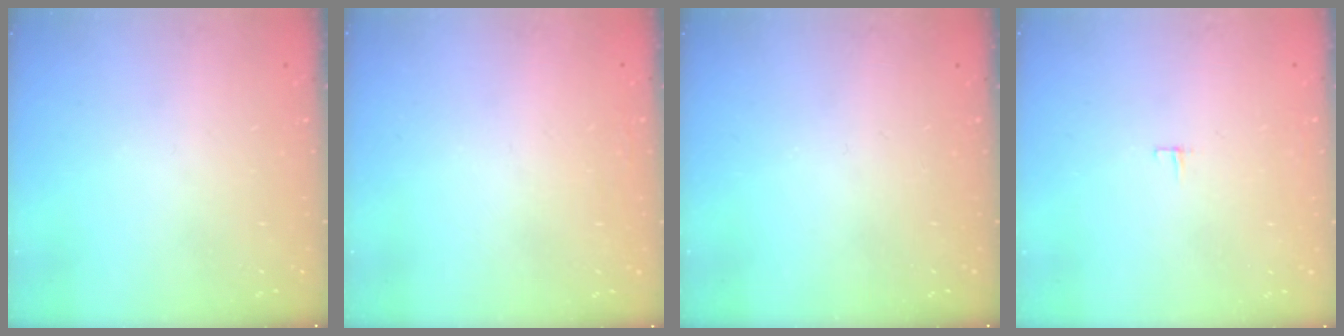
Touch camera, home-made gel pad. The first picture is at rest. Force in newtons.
{"total": 1.4, "press": 1.3, "slide": 0.2}
{"total": 0.0}
{"total": 3.2, "press": 3.2, "slide": 0.2}